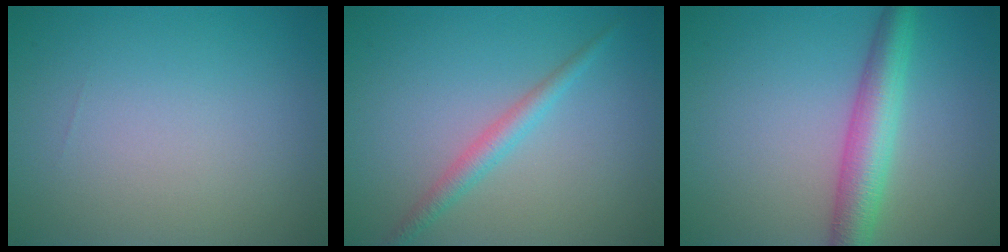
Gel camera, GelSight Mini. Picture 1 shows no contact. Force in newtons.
{"total": 2.0, "press": 2.0, "slide": 0.1}
{"total": 4.7, "press": 4.7, "slide": 0.1}